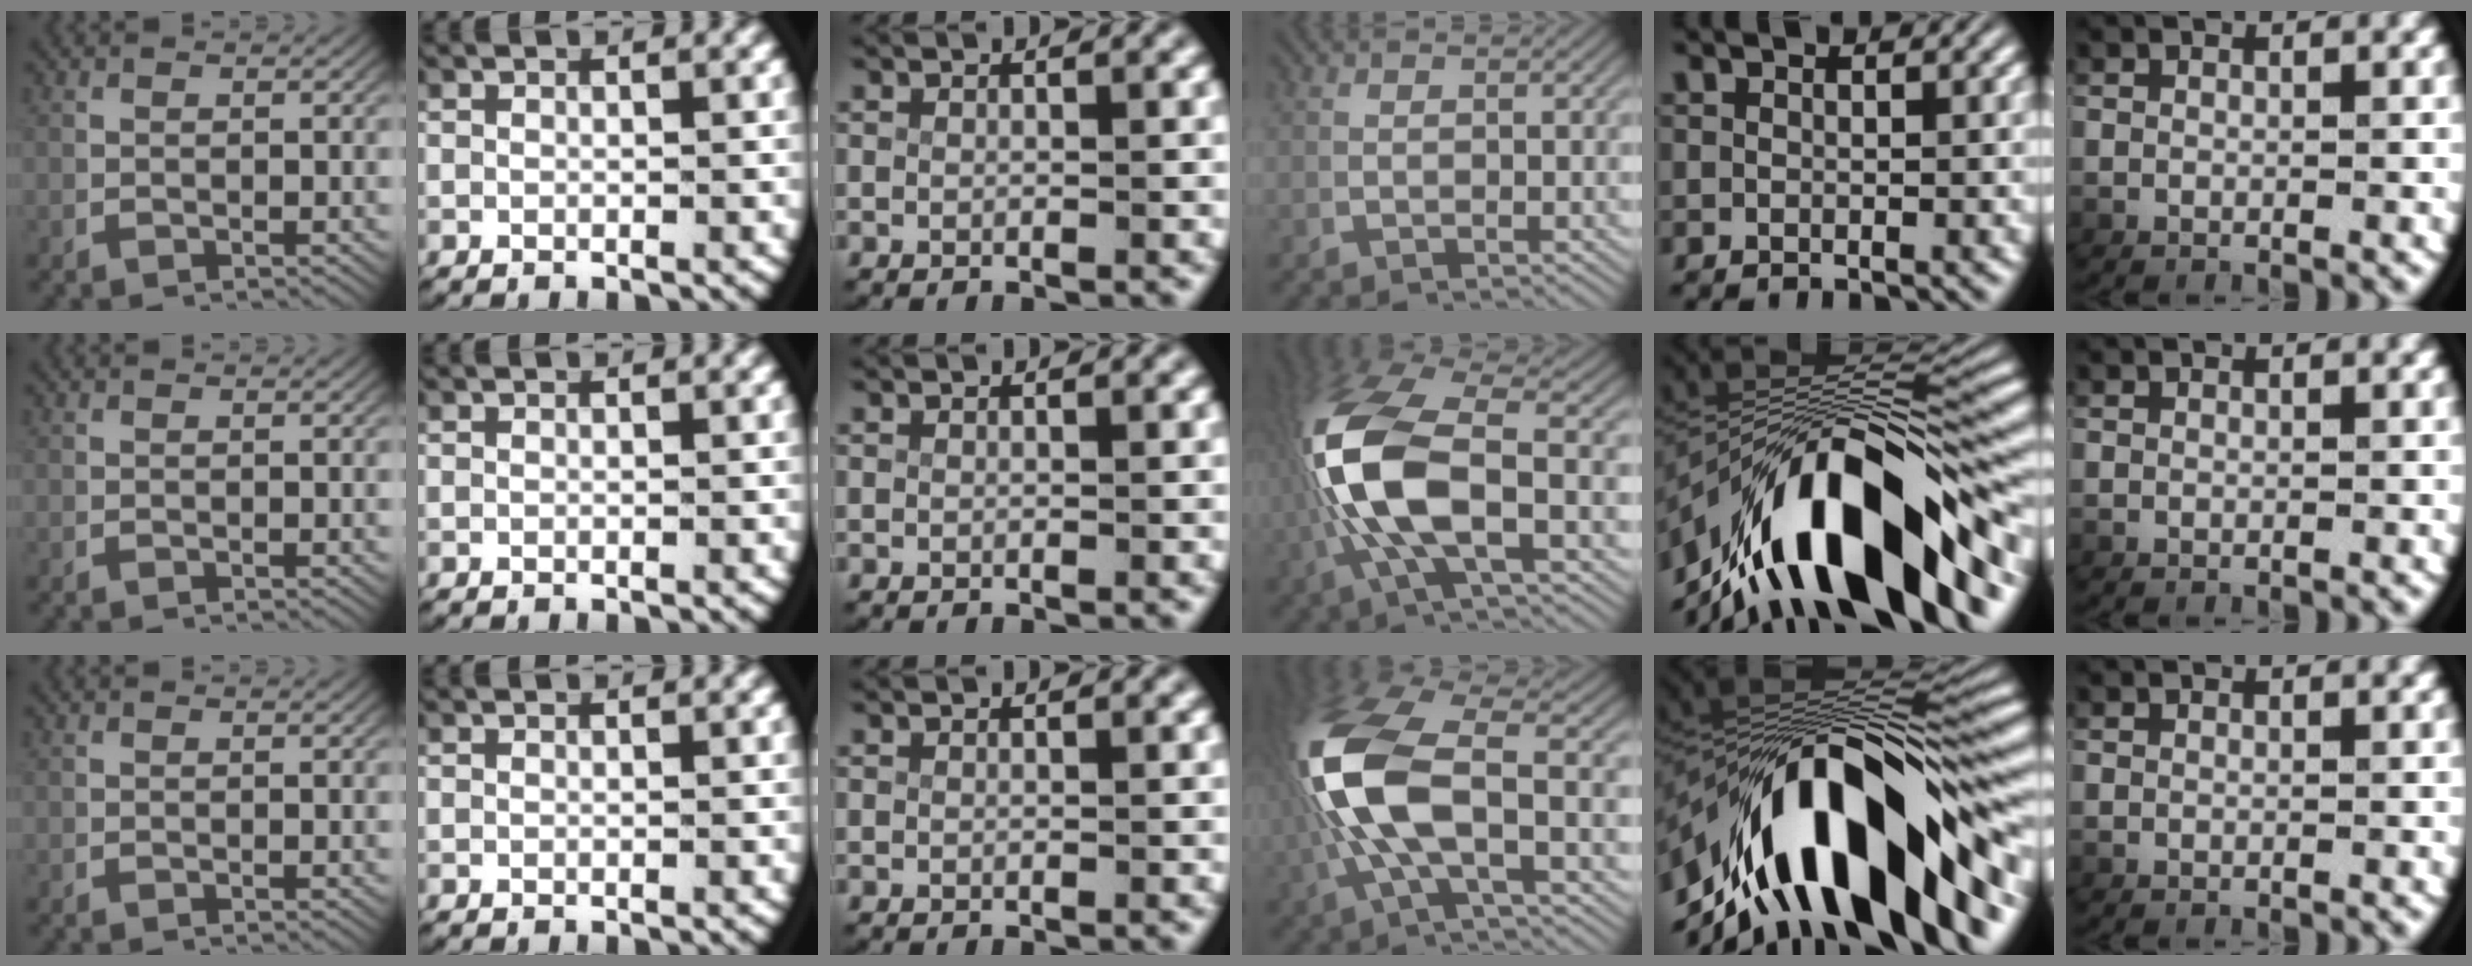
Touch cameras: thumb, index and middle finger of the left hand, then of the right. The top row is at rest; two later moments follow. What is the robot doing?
{"motion": "lift_and_place", "object": "scissors"}